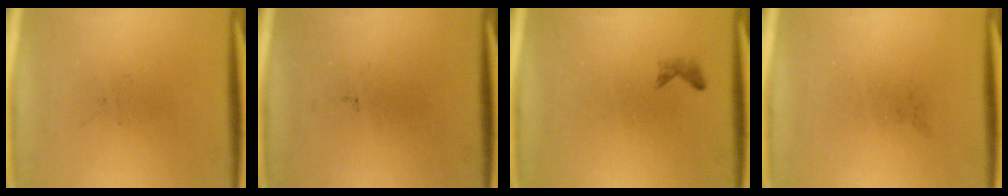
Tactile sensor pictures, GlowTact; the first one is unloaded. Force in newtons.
{"total": 0.0}
{"total": 0.7}
{"total": 0.0}